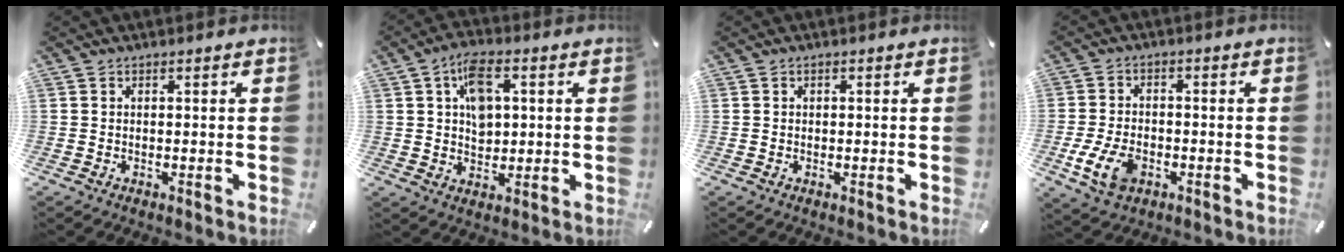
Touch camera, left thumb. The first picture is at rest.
{"total": 8.7, "force": [2.2, 6.1, 5.8], "torque": [-0.089, 0.005, 0.038]}
{"total": 0.5, "force": [0.1, 0.5, 0.2], "torque": [-0.004, 0.003, 0.000]}
{"total": 9.0, "force": [-3.2, 5.9, 5.9], "torque": [-0.127, 0.002, -0.060]}